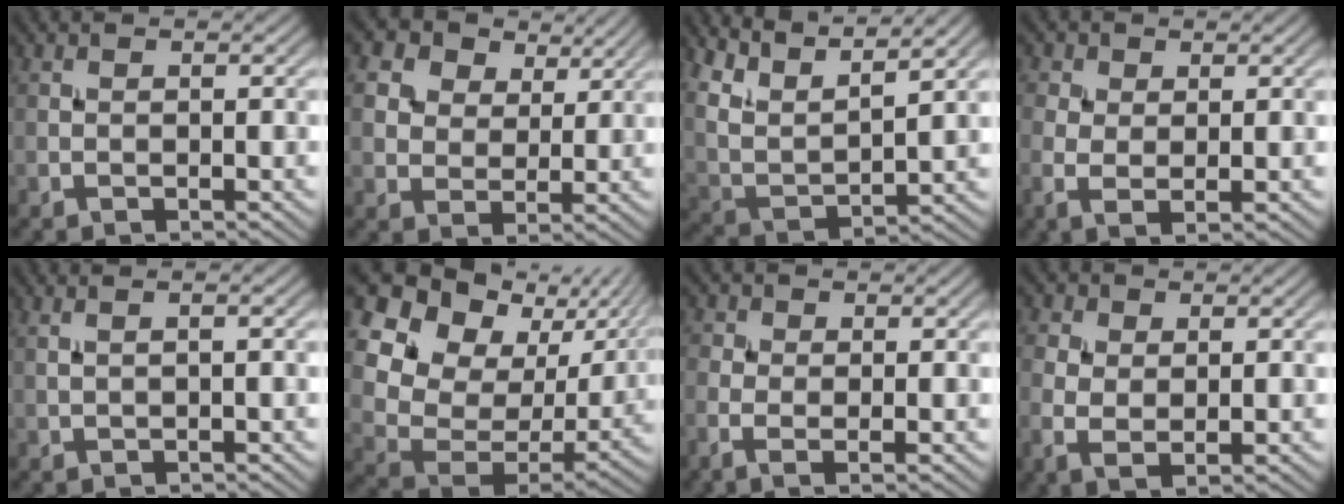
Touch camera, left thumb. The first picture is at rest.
{"total": 12.3, "force": [7.6, 8.1, 5.2], "torque": [-0.172, 0.014, 0.143]}
{"total": 11.6, "force": [8.8, 2.9, 6.9], "torque": [-0.157, 0.001, 0.138]}
{"total": 3.6, "force": [0.6, 2.0, 2.9], "torque": [-0.074, 0.001, 0.006]}
{"total": 2.4, "force": [0.8, 0.7, 2.2], "torque": [-0.026, -0.001, -0.001]}
{"total": 16.0, "force": [6.8, 11.1, 9.3], "torque": [-0.216, 0.003, 0.150]}
{"total": 2.8, "force": [-0.7, 1.3, 2.3], "torque": [-0.060, -0.001, -0.019]}
{"total": 4.1, "force": [0.4, 2.4, 3.3], "torque": [-0.081, -0.001, 0.004]}